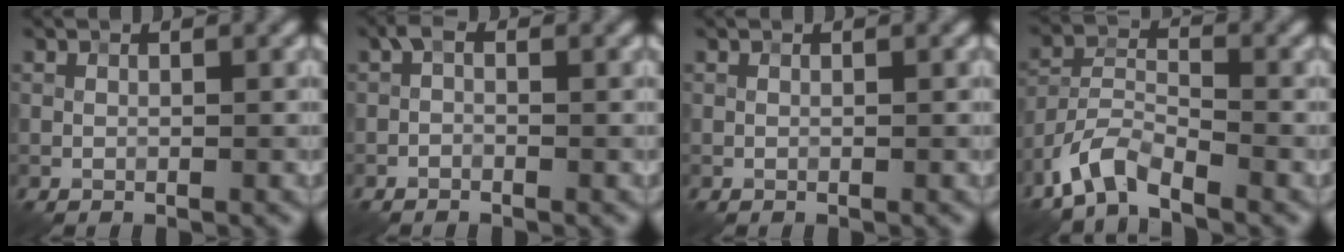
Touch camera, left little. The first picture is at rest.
{"total": 1.1, "force": [-0.4, 0.6, 0.8], "torque": [-0.016, 0.006, -0.014]}
{"total": 0.0}
{"total": 4.8, "force": [-3.9, 1.3, 2.5], "torque": [-0.050, 0.002, -0.086]}